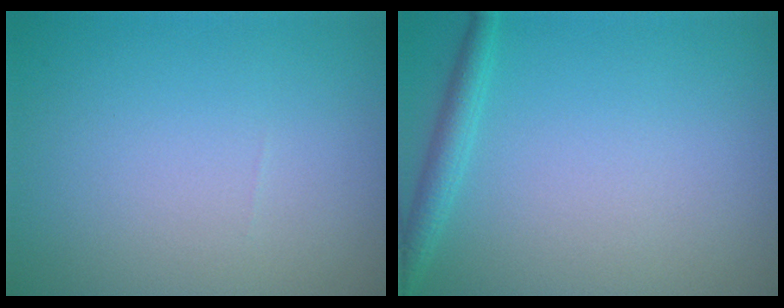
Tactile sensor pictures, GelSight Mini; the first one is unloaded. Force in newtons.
{"total": 1.8, "press": 1.8, "slide": 0.1}